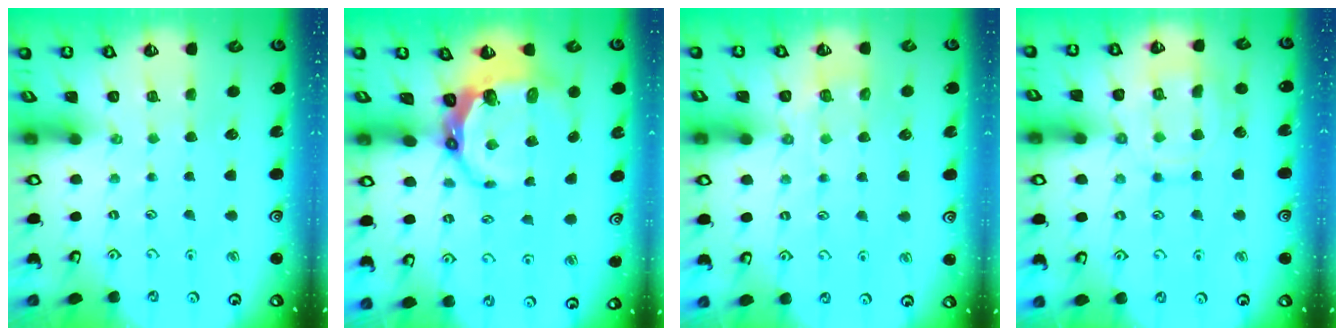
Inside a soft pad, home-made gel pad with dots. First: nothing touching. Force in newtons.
{"total": 9.7, "press": 8.4, "slide": 4.8}
{"total": 5.2, "press": 5.1, "slide": 1.1}
{"total": 12.8, "press": 12.8, "slide": 1.0}